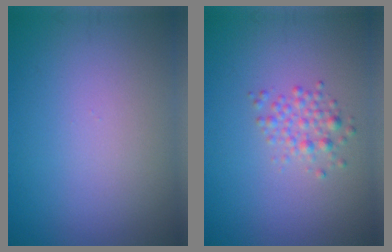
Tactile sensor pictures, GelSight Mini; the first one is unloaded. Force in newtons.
{"total": 1.9, "press": 1.9, "slide": 0.1}